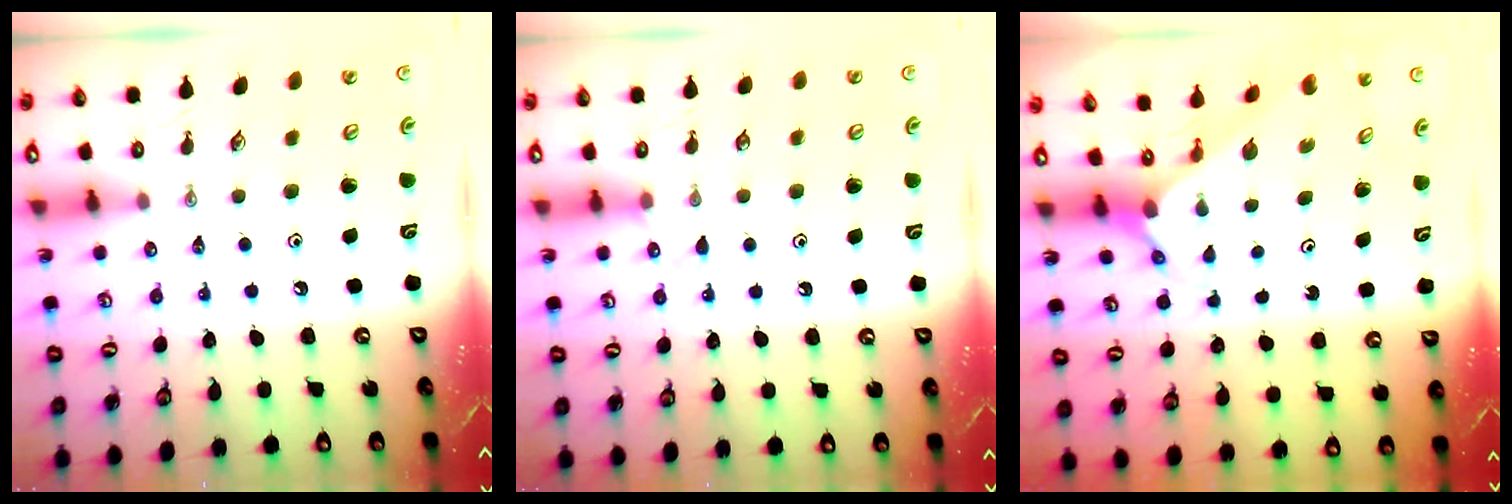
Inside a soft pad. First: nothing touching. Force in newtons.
{"total": 4.2, "press": 4.2, "slide": 0.5}
{"total": 1.6, "press": 1.6, "slide": 0.1}